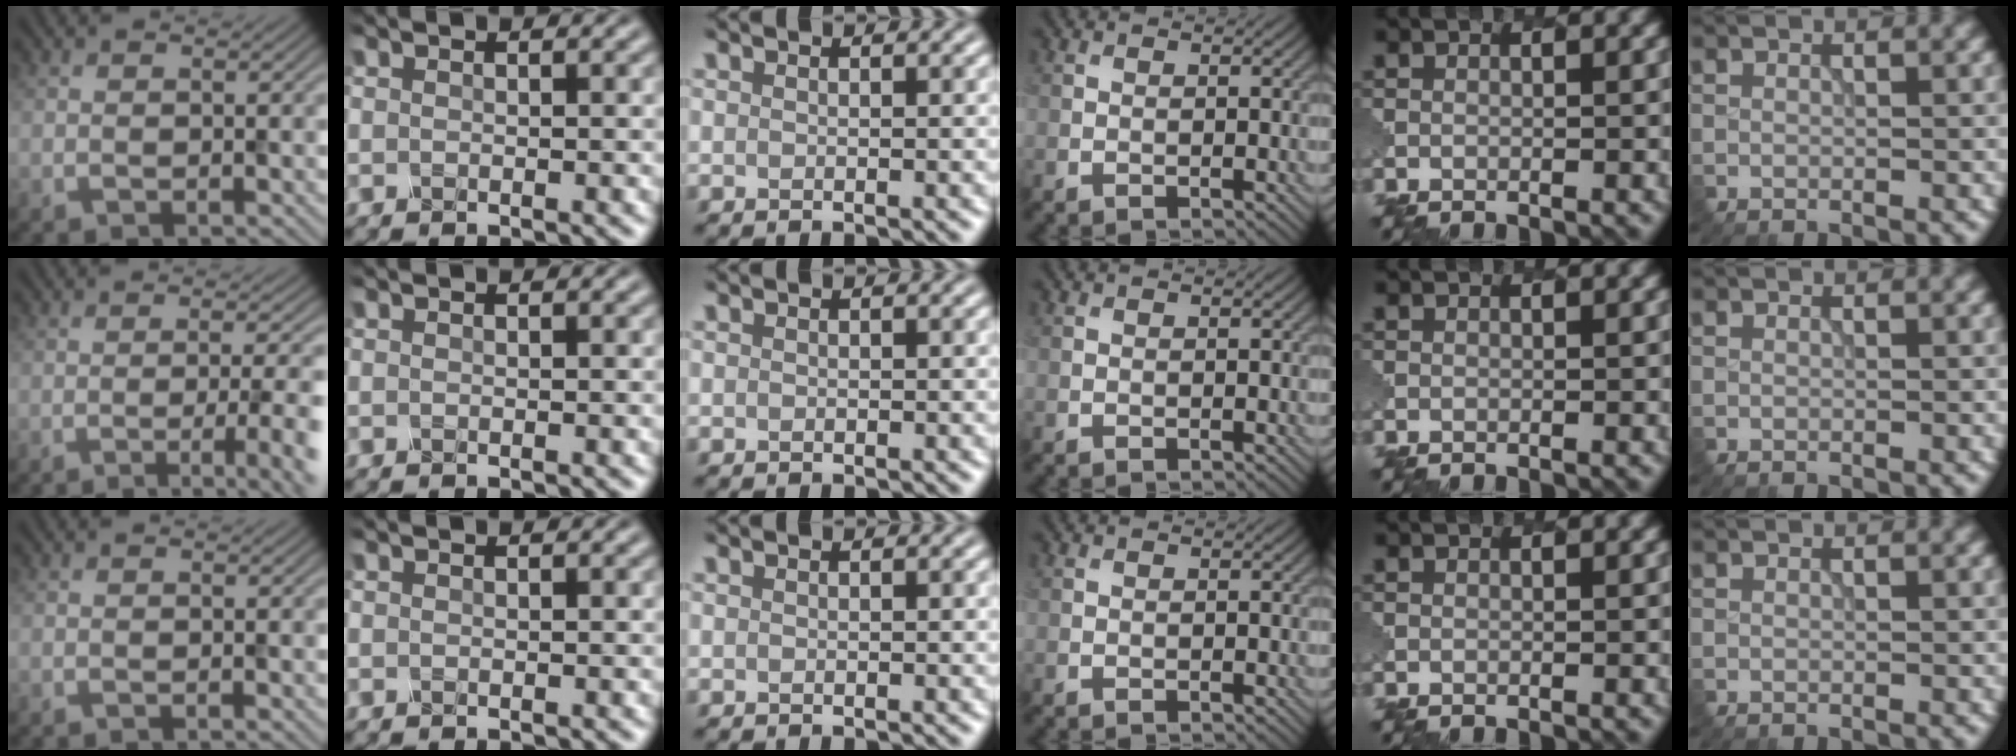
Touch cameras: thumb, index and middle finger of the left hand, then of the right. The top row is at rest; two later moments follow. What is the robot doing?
{"motion": "dispense", "object": "spray bottle"}